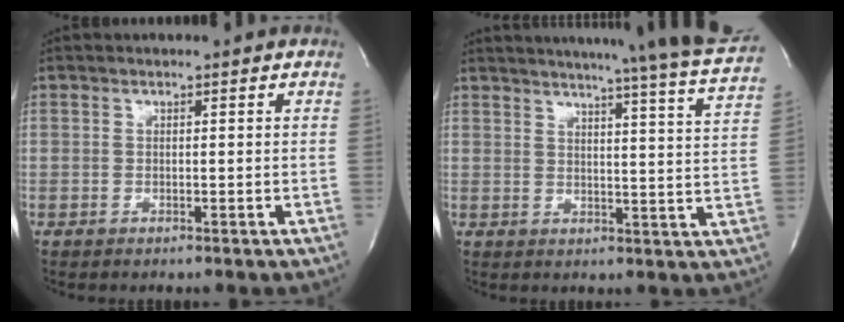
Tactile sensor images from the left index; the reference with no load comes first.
{"total": 23.7, "force": [21.7, -1.3, 9.4], "torque": [-0.140, -0.084, 0.252]}